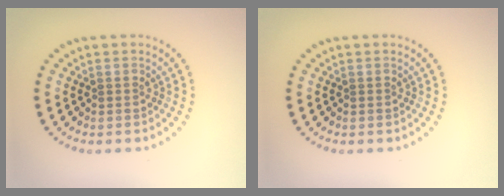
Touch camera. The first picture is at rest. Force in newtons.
{"total": 0.0}